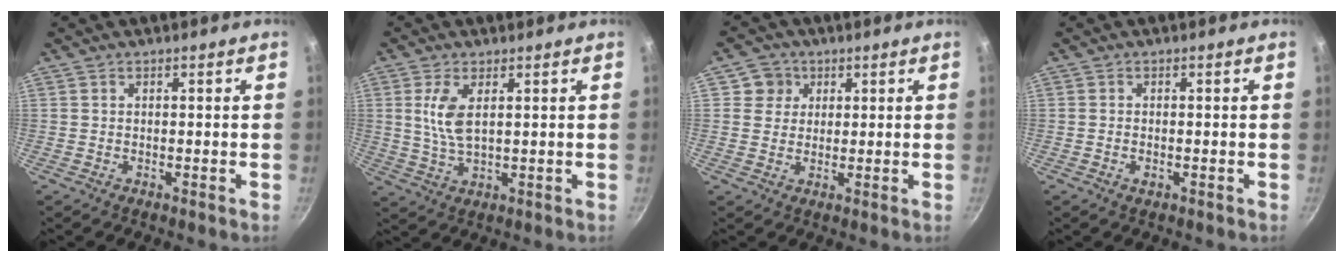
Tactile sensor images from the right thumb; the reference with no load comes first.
{"total": 6.1, "force": [1.6, 2.6, 5.3], "torque": [-0.107, -0.009, 0.037]}
{"total": 4.5, "force": [1.5, 4.2, 0.5], "torque": [0.033, 0.004, 0.018]}
{"total": 1.1, "force": [-0.4, 0.6, 0.9], "torque": [-0.021, 0.001, -0.008]}